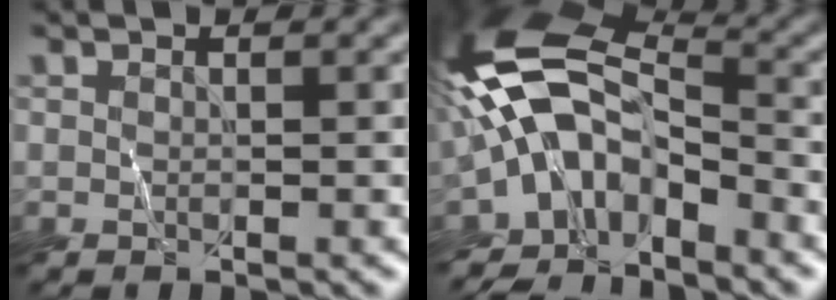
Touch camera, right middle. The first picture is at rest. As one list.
[{"total": 9.1, "force": [-4.3, 4.9, 6.4], "torque": [-0.113, 0.021, -0.096]}]